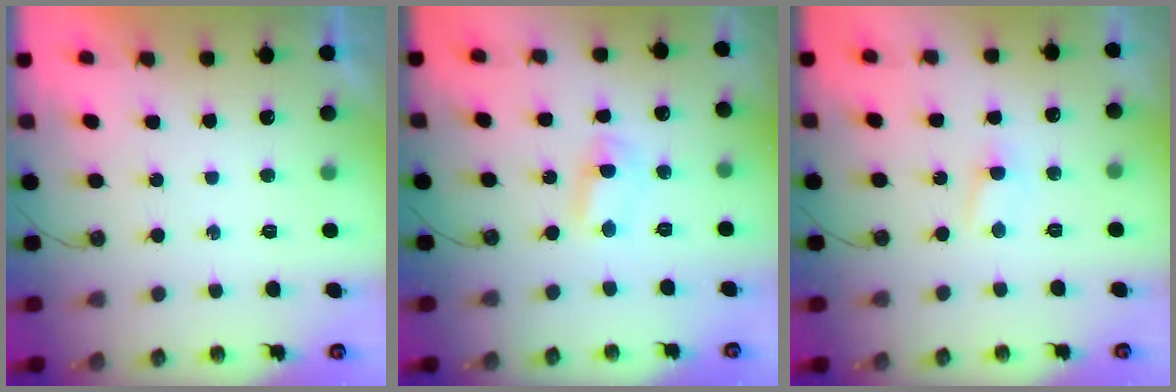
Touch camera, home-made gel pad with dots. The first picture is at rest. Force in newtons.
{"total": 2.7, "press": 2.7, "slide": 0.3}
{"total": 2.8, "press": 2.8, "slide": 0.3}